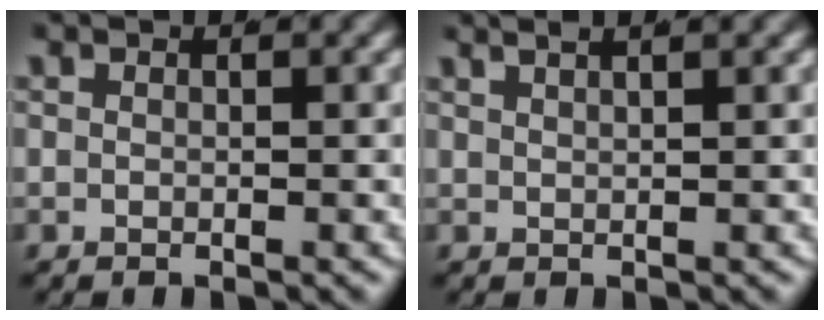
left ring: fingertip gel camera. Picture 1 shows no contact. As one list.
[{"total": 3.4, "force": [2.7, 0.4, 2.0], "torque": [-0.020, 0.012, 0.045]}]